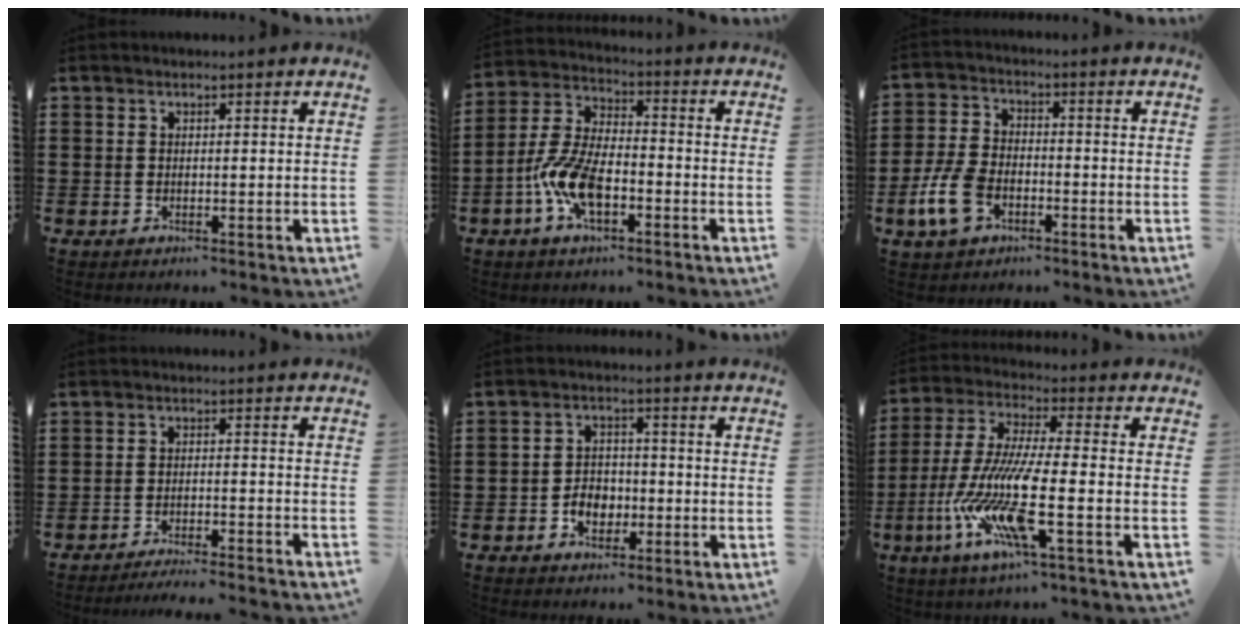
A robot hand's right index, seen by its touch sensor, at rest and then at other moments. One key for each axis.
{"total": 9.4, "fx": -3.4, "fy": 4.3, "fz": 7.6, "tx": -0.189, "ty": -0.009, "tz": -0.069}
{"total": 7.2, "fx": -3.1, "fy": 4.4, "fz": 4.8, "tx": -0.128, "ty": 0.000, "tz": -0.065}
{"total": 3.0, "fx": -2.9, "fy": -0.5, "fz": 0.5, "tx": -0.013, "ty": -0.004, "tz": -0.059}
{"total": 4.2, "fx": -1.5, "fy": 3.1, "fz": 2.4, "tx": -0.043, "ty": -0.001, "tz": -0.029}
{"total": 13.1, "fx": -5.3, "fy": 2.4, "fz": 11.8, "tx": -0.282, "ty": -0.021, "tz": -0.116}